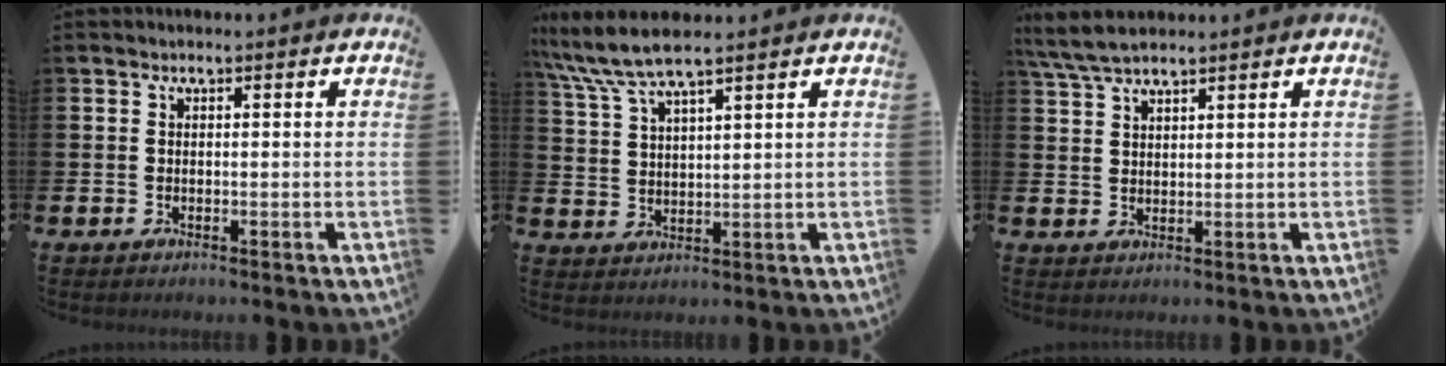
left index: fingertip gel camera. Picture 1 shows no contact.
{"total": 6.5, "force": [5.8, 0.8, 2.9], "torque": [-0.081, -0.016, 0.104]}
{"total": 4.8, "force": [4.2, 0.9, 2.1], "torque": [-0.057, -0.006, 0.079]}